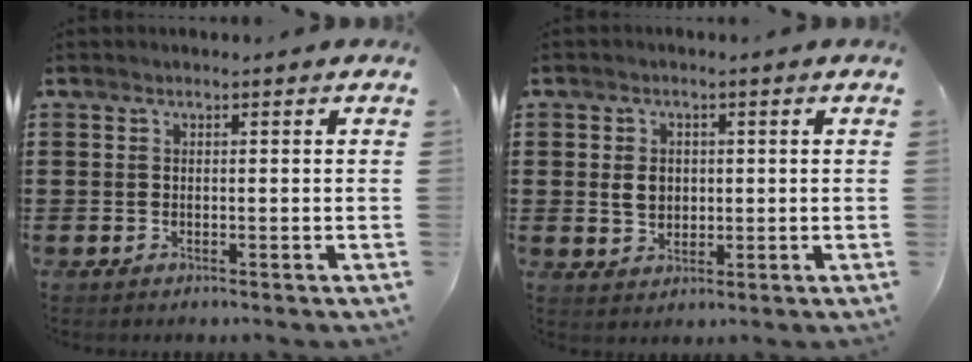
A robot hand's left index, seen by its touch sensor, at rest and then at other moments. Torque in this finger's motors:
{"motor_torque": [0.97, 0.69, 0.49, 0.04]}